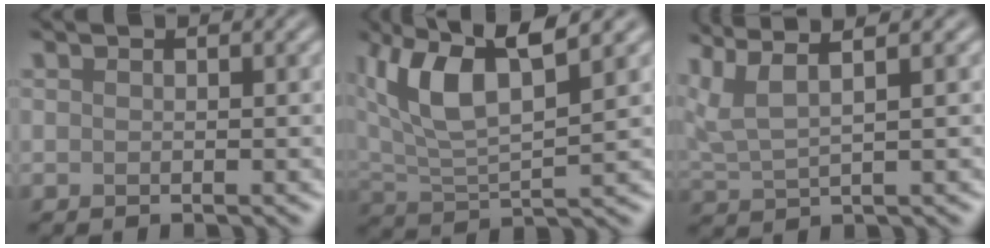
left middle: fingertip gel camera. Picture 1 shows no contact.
{"total": 5.7, "force": [2.4, 2.2, 4.7], "torque": [-0.115, 0.003, 0.069]}
{"total": 3.1, "force": [2.4, 0.0, 1.9], "torque": [-0.077, 0.005, 0.073]}